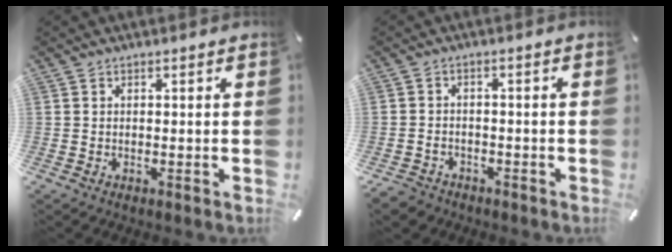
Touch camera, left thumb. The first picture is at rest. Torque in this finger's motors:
{"motor_torque": [-0.14, 0.22, 0.07, 0.05, 0.05]}